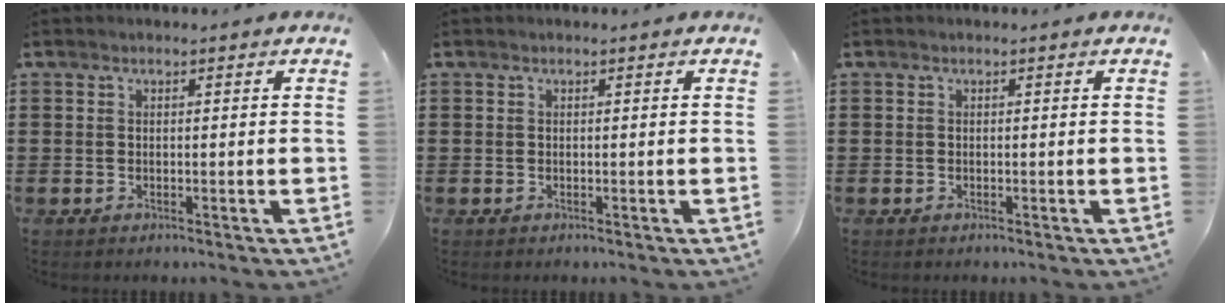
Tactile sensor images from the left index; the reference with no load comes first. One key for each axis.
{"total": 0.0}
{"total": 0.0}